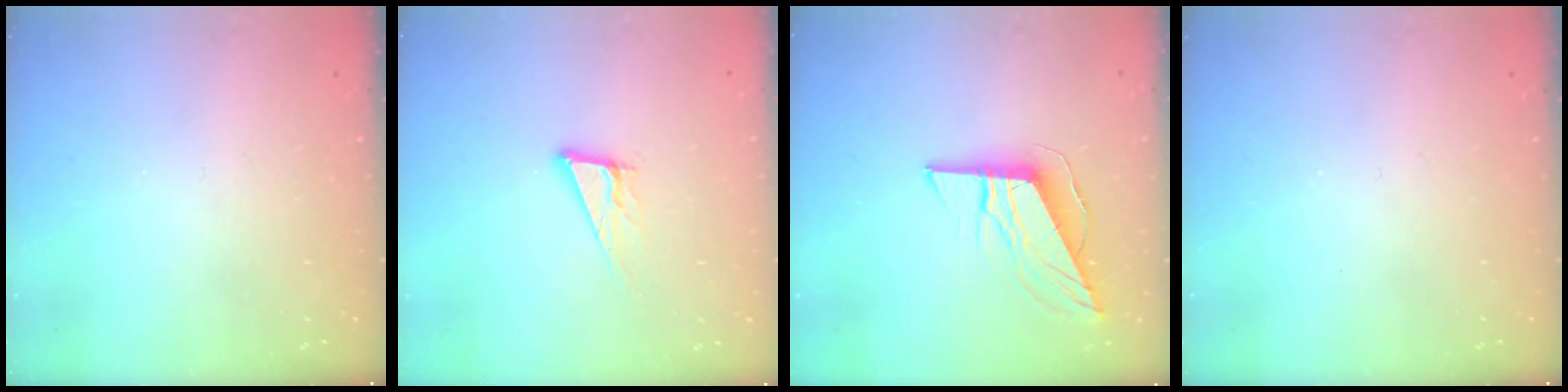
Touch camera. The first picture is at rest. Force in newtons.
{"total": 8.6, "press": 8.3, "slide": 2.4}
{"total": 9.4, "press": 9.4, "slide": 0.6}
{"total": 0.0}